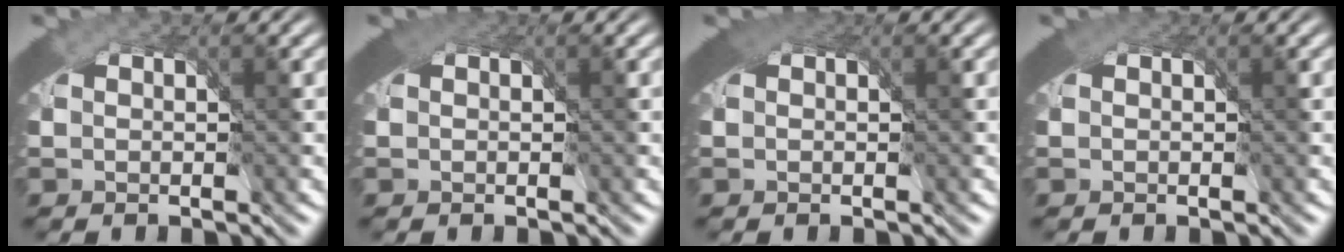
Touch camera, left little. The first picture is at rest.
{"total": 1.4, "force": [0.7, 0.8, 0.8], "torque": [-0.014, -0.003, 0.012]}
{"total": 1.8, "force": [0.9, 1.0, 1.2], "torque": [-0.021, -0.004, 0.015]}
{"total": 0.8, "force": [0.4, 0.6, 0.4], "torque": [-0.008, -0.003, 0.005]}